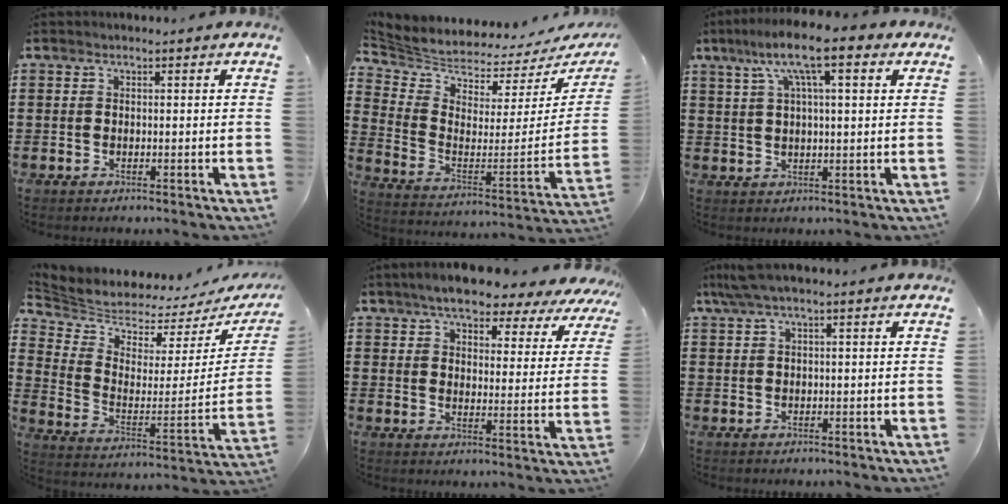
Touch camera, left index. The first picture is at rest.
{"total": 3.8, "force": [3.7, 0.7, 0.1], "torque": [-0.033, -0.054, 0.060]}
{"total": 10.5, "force": [5.6, 2.4, 8.5], "torque": [-0.179, 0.005, 0.096]}
{"total": 4.7, "force": [4.6, 0.8, 0.3], "torque": [-0.040, -0.053, 0.077]}
{"total": 6.6, "force": [6.0, 1.3, 2.4], "torque": [-0.065, -0.027, 0.103]}
{"total": 2.5, "force": [0.9, 0.1, 2.3], "torque": [-0.053, -0.003, 0.014]}